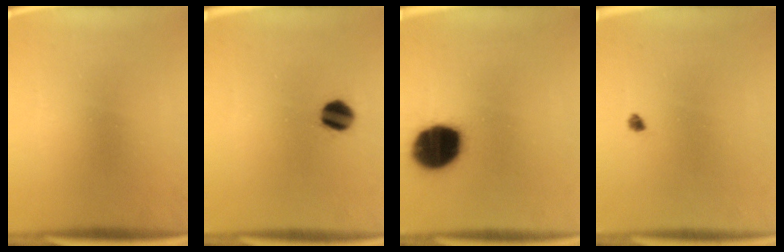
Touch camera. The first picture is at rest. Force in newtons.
{"total": 6.7}
{"total": 18.2}
{"total": 0.9}